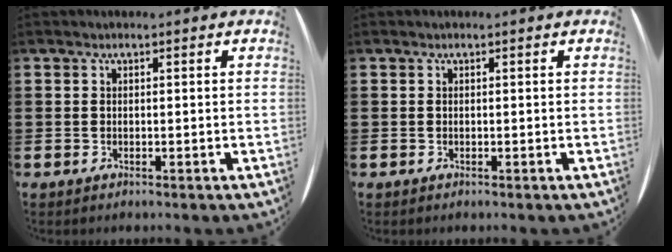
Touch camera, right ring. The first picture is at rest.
{"total": 0.0}